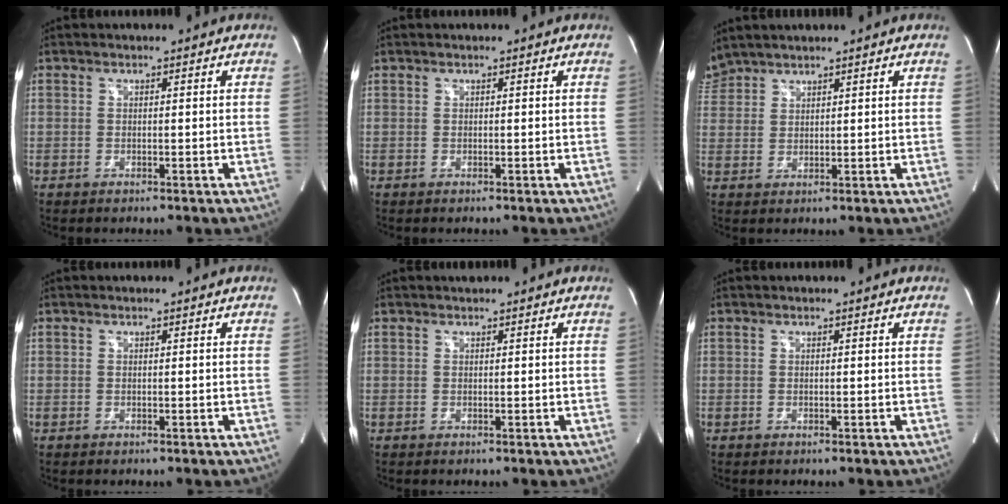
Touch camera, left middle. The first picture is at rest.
{"total": 0.0}
{"total": 3.8, "force": [3.7, 0.8, 0.3], "torque": [-0.014, 0.025, 0.077]}
{"total": 0.0}
{"total": 0.7, "force": [0.7, 0.1, 0.2], "torque": [-0.016, 0.011, 0.015]}
{"total": 0.0}